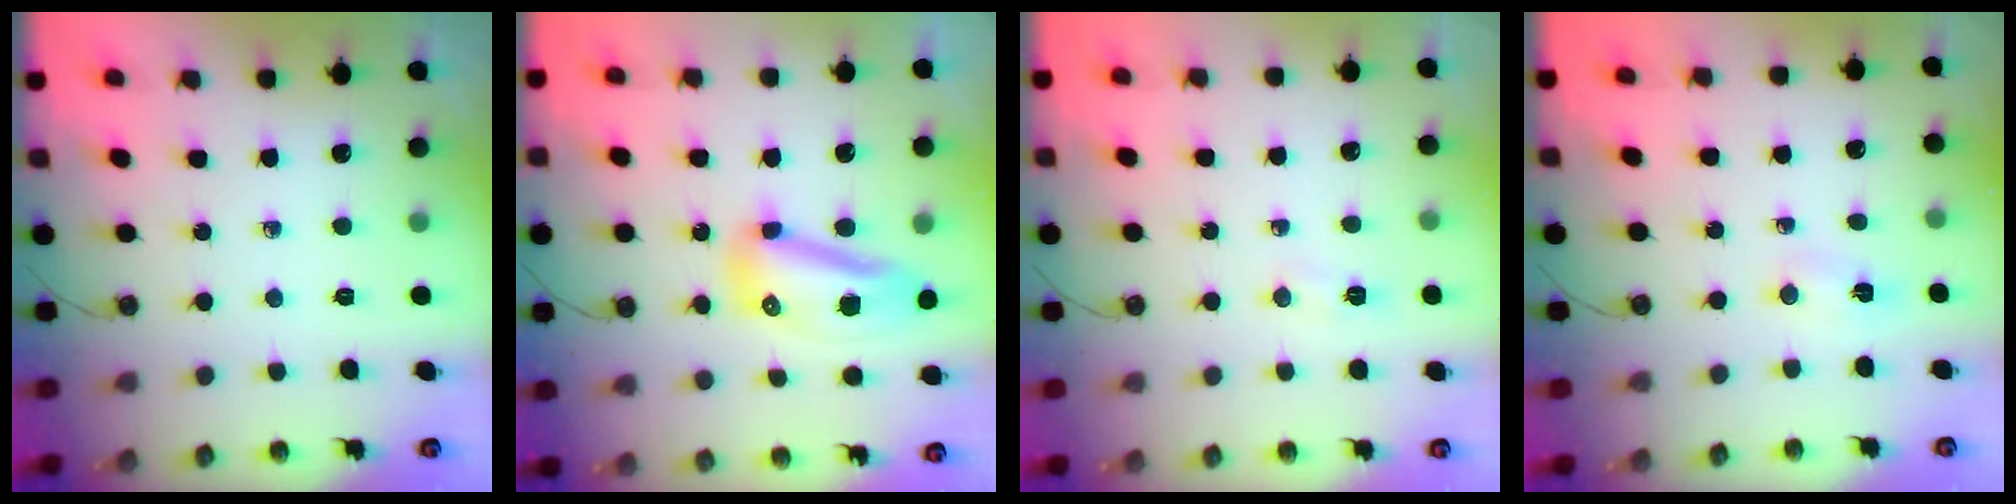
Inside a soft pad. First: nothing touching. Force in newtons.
{"total": 11.8, "press": 11.7, "slide": 1.5}
{"total": 4.7, "press": 4.6, "slide": 0.6}
{"total": 2.4, "press": 2.2, "slide": 1.0}